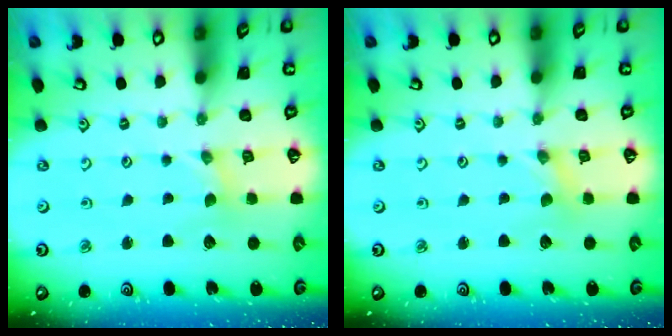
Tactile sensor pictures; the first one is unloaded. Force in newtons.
{"total": 0.0}